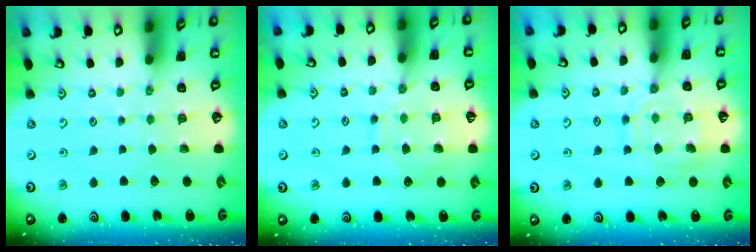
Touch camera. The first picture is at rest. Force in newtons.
{"total": 9.7, "press": 9.7, "slide": 0.8}
{"total": 12.0, "press": 11.9, "slide": 1.1}